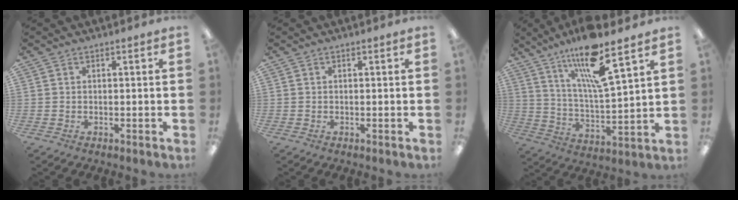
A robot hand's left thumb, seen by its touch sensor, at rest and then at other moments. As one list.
[{"total": 0.0}, {"total": 15.8, "force": [11.1, 2.5, 11.1], "torque": [-0.208, -0.056, 0.180]}]